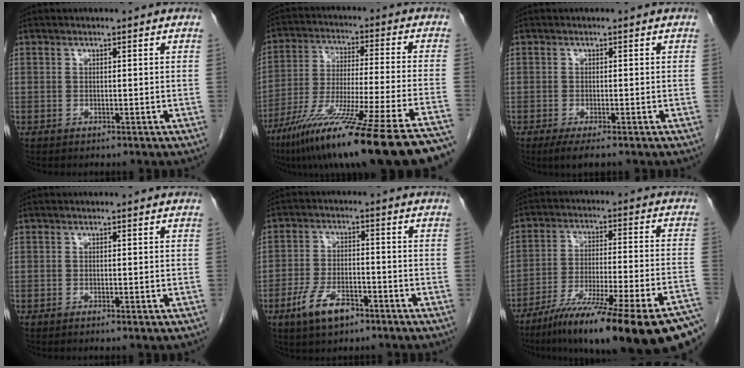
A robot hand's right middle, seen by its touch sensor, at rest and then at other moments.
{"total": 28.1, "force": [-21.7, -0.6, 17.9], "torque": [-0.206, -0.059, -0.339]}
{"total": 2.7, "force": [-1.8, 0.3, 2.0], "torque": [-0.034, -0.008, -0.032]}
{"total": 1.1, "force": [-0.8, 0.1, 0.8], "torque": [-0.013, -0.002, -0.009]}
{"total": 7.0, "force": [-4.3, 2.9, 4.7], "torque": [-0.100, 0.000, -0.074]}
{"total": 28.0, "force": [-21.0, 1.9, 18.5], "torque": [-0.207, -0.032, -0.312]}